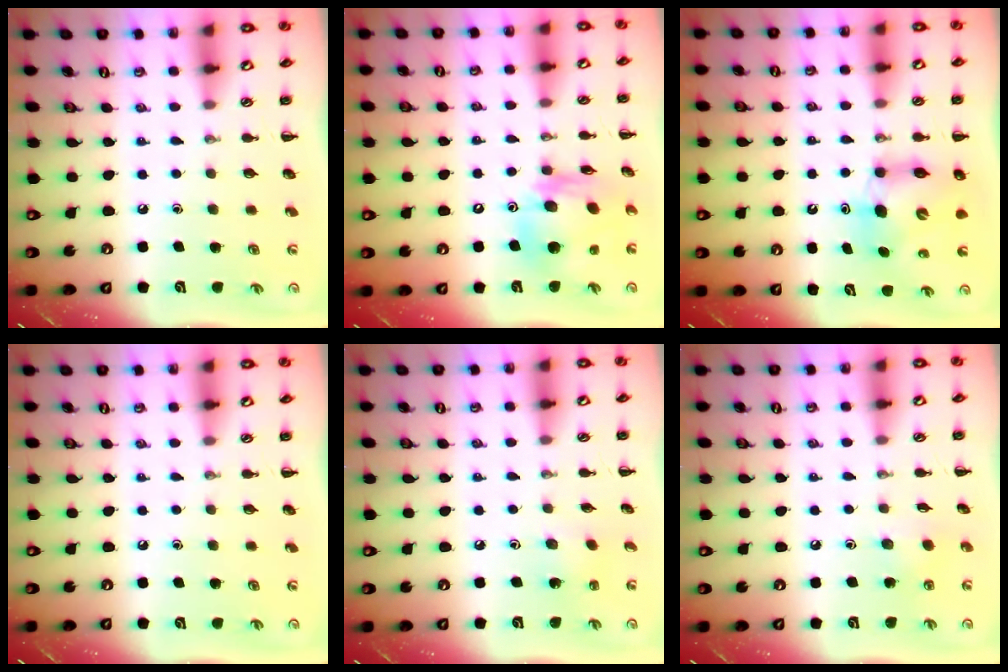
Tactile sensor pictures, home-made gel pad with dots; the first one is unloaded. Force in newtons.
{"total": 13.8, "press": 13.1, "slide": 4.3}
{"total": 6.6, "press": 6.5, "slide": 1.3}
{"total": 0.0}
{"total": 1.5, "press": 1.5, "slide": 0.5}
{"total": 3.3, "press": 3.2, "slide": 1.0}